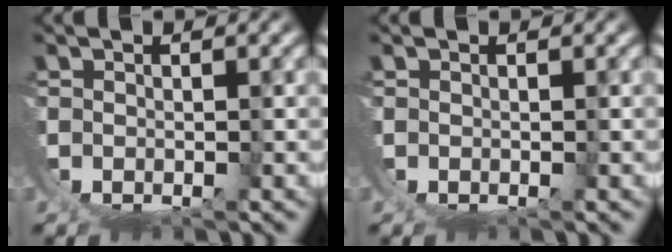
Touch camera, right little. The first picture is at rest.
{"total": 0.0}